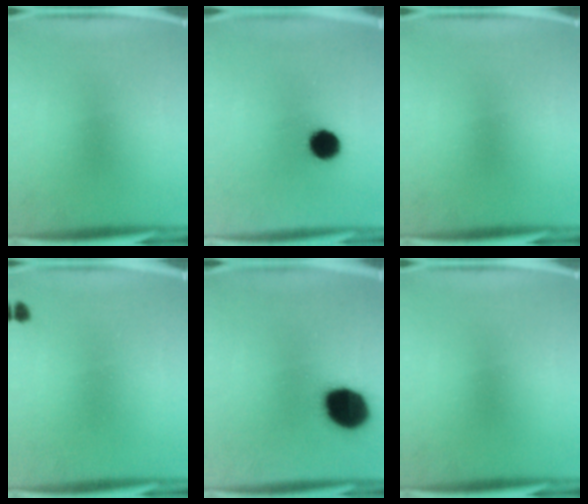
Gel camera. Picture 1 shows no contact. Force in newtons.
{"total": 8.6}
{"total": 0.0}
{"total": 1.0}
{"total": 17.1}
{"total": 0.0}